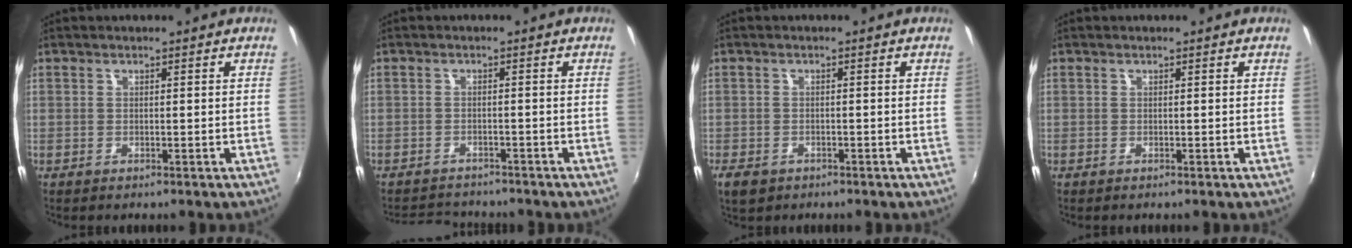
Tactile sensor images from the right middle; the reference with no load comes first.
{"total": 5.6, "force": [-5.3, 1.5, 0.9], "torque": [-0.034, 0.001, -0.084]}
{"total": 3.6, "force": [-2.2, 2.3, 1.7], "torque": [-0.041, -0.010, -0.039]}
{"total": 0.0}